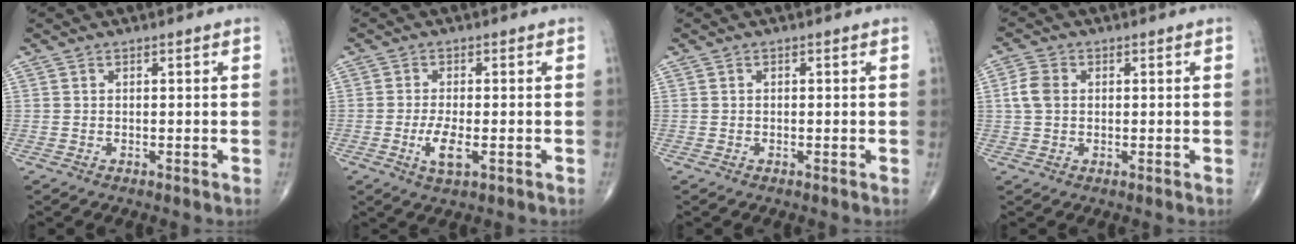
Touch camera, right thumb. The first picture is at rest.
{"total": 4.5, "force": [-1.3, 1.6, 4.0], "torque": [-0.080, -0.006, -0.021]}
{"total": 0.0}
{"total": 4.0, "force": [0.5, 3.0, 2.7], "torque": [-0.059, 0.008, 0.005]}